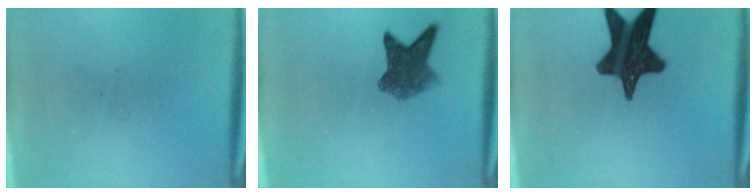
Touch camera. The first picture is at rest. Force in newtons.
{"total": 6.3}
{"total": 16.5}